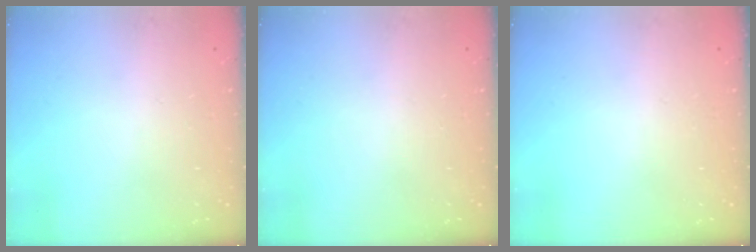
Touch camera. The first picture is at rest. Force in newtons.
{"total": 0.0}
{"total": 0.0}